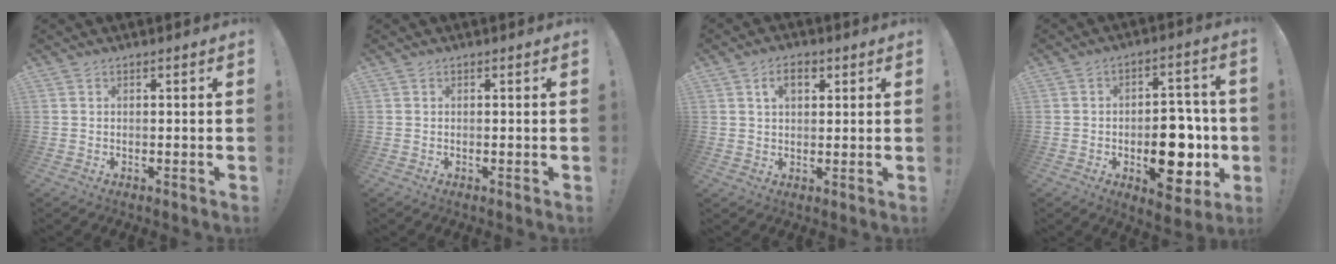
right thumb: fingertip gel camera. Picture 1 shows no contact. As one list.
[{"total": 0.0}, {"total": 5.8, "force": [2.6, 3.5, 3.8], "torque": [-0.052, 0.002, 0.044]}, {"total": 17.4, "force": [-4.1, 10.2, 13.5], "torque": [-0.150, 0.021, -0.051]}]